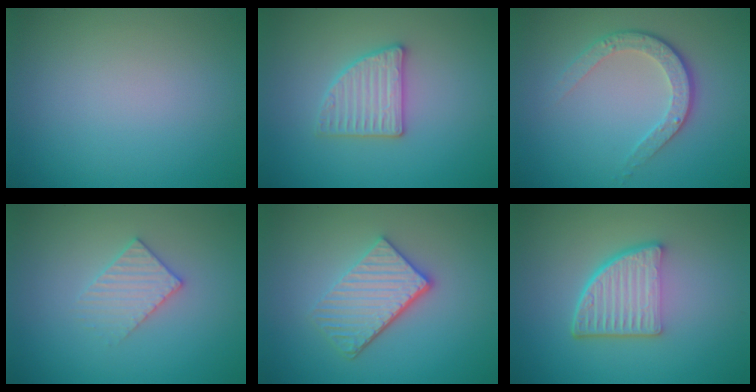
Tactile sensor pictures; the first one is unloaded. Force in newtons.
{"total": 2.8, "press": 2.8, "slide": 0.4}
{"total": 3.5, "press": 2.6, "slide": 2.4}
{"total": 2.3, "press": 2.2, "slide": 0.3}
{"total": 4.4, "press": 3.5, "slide": 2.7}
{"total": 5.6, "press": 3.8, "slide": 4.1}